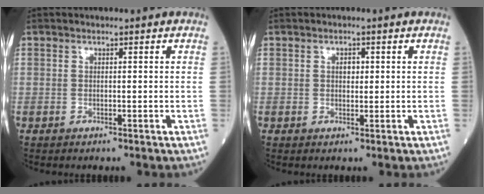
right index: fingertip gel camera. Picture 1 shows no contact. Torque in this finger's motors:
{"motor_torque": [0.25, 0.16, 0.12, 0.03]}